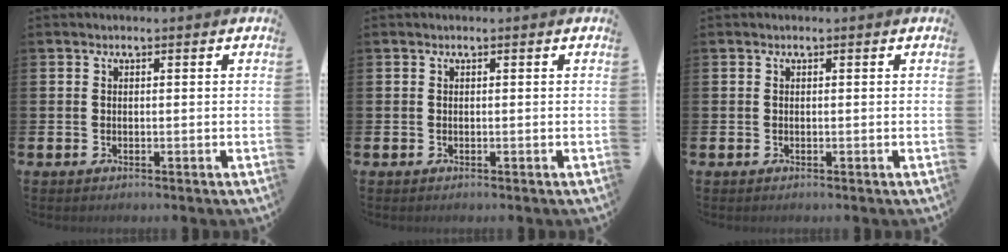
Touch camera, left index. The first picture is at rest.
{"total": 0.0}
{"total": 0.0}